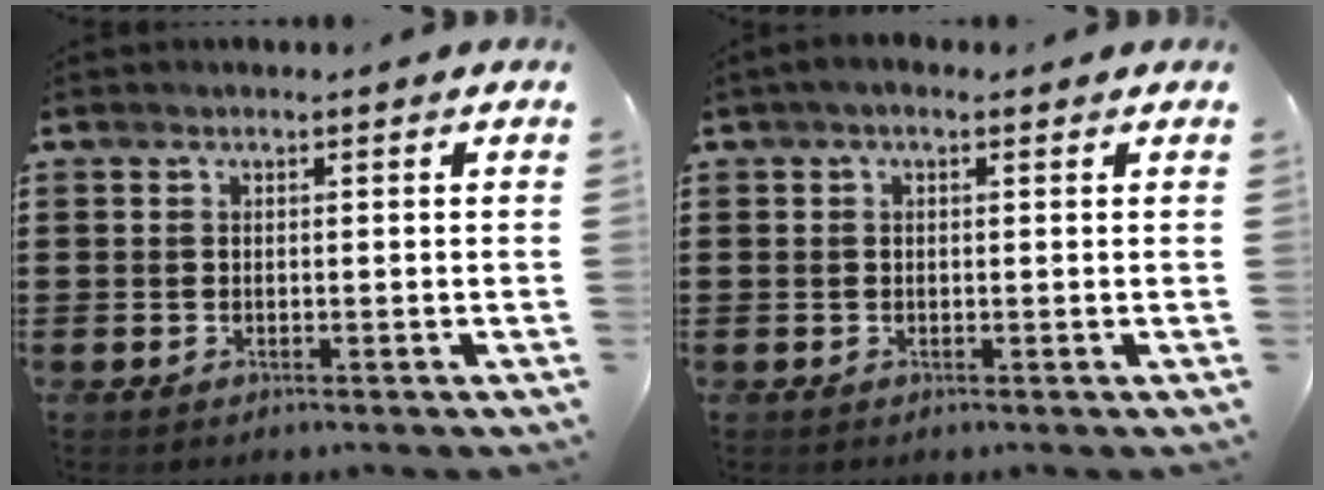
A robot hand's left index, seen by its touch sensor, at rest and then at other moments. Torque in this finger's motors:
{"motor_torque": [0.78, 0.75, -0.02, -0.03]}